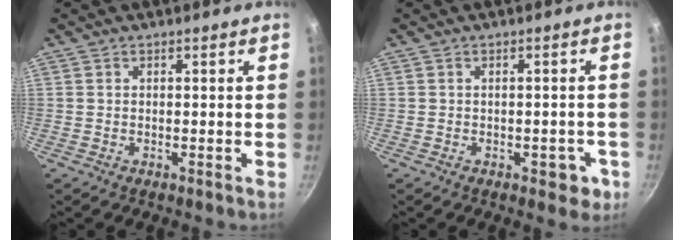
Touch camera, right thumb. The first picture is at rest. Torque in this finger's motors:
{"motor_torque": [-0.22, 0.10, -0.20, 0.11, 0.05]}